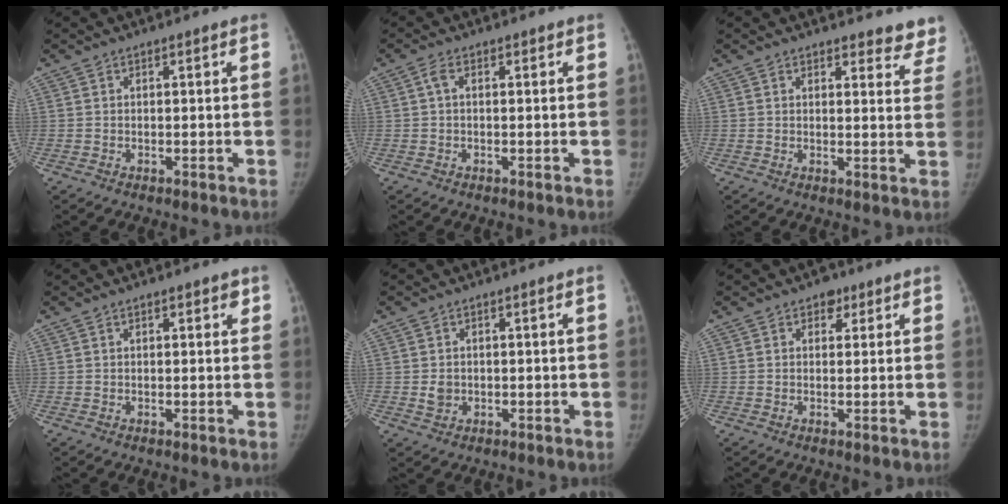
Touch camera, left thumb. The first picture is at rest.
{"total": 1.6, "force": [0.1, 0.8, 1.4], "torque": [-0.026, 0.005, -0.004]}
{"total": 6.9, "force": [6.5, 2.4, 0.4], "torque": [0.048, -0.035, 0.043]}
{"total": 1.8, "force": [0.8, 0.7, 1.4], "torque": [-0.012, 0.000, 0.009]}
{"total": 1.9, "force": [0.0, 1.5, 1.2], "torque": [-0.014, 0.002, 0.005]}
{"total": 2.5, "force": [1.3, 1.8, 1.0], "torque": [0.007, -0.003, 0.013]}